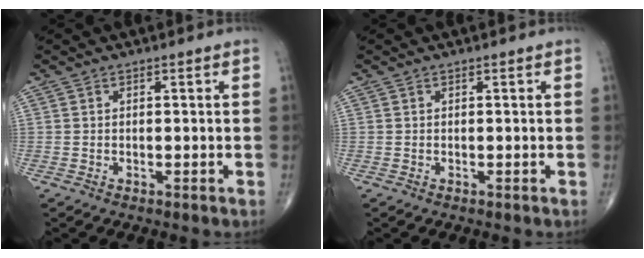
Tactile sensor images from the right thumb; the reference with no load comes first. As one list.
[{"total": 0.0}]